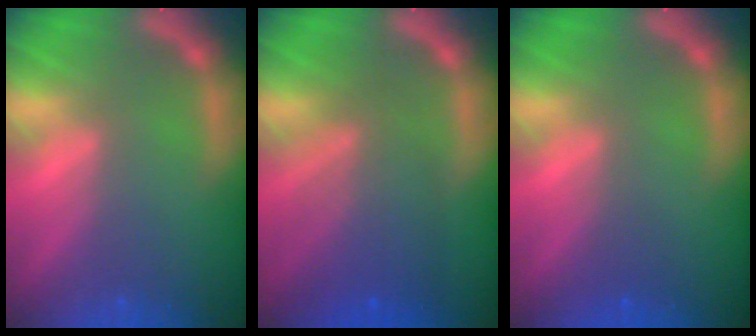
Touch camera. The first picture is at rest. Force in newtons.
{"total": 6.5}
{"total": 1.0}